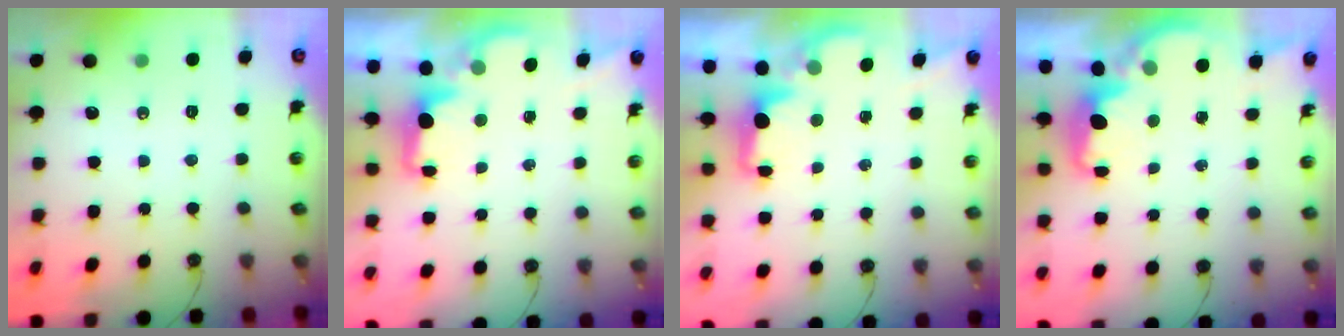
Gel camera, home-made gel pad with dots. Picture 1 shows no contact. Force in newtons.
{"total": 1.8, "press": 1.6, "slide": 0.8}
{"total": 1.8, "press": 1.6, "slide": 0.8}
{"total": 2.2, "press": 2.0, "slide": 0.8}